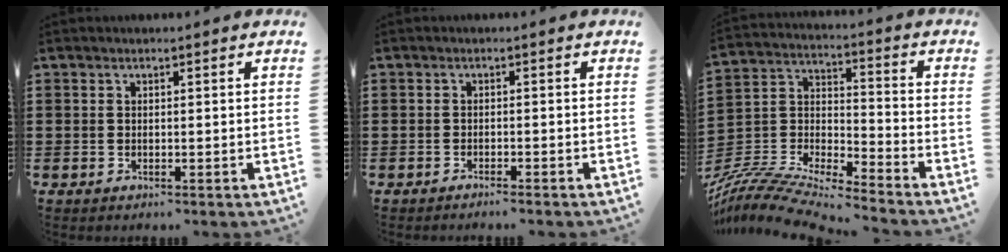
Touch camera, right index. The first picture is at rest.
{"total": 1.1, "force": [-1.0, -0.2, 0.2], "torque": [-0.006, 0.001, -0.021]}
{"total": 9.1, "force": [-8.7, 0.8, 2.8], "torque": [-0.068, 0.001, -0.180]}